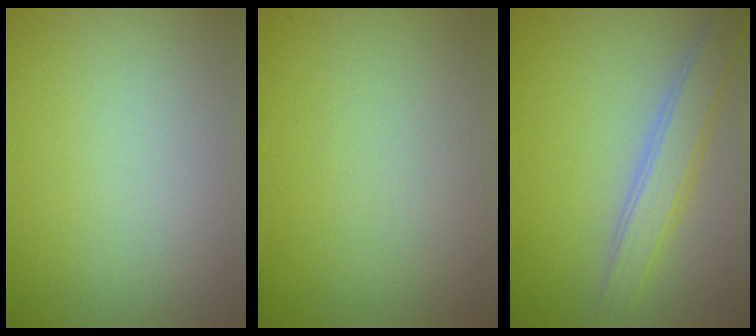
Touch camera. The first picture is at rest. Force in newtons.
{"total": 0.0}
{"total": 3.5, "press": 3.5, "slide": 0.2}